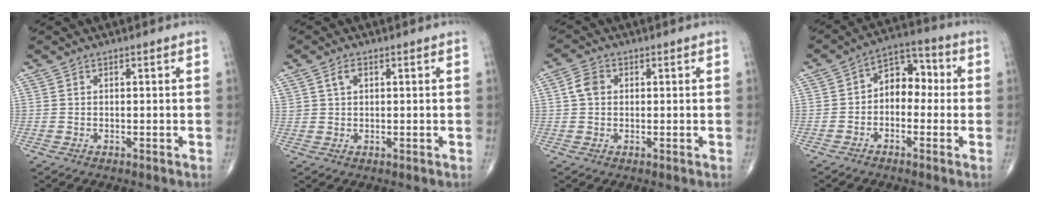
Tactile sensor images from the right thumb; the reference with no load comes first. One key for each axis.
{"total": 2.1, "fx": 0.9, "fy": 1.3, "fz": 1.4, "tx": -0.024, "ty": 0.003, "tz": 0.019}
{"total": 3.4, "fx": 0.5, "fy": 2.7, "fz": 2.1, "tx": -0.039, "ty": 0.008, "tz": 0.005}
{"total": 8.1, "fx": -0.5, "fy": 5.7, "fz": 5.7, "tx": -0.054, "ty": 0.039, "tz": -0.027}